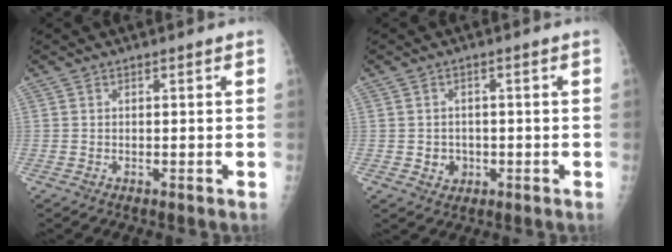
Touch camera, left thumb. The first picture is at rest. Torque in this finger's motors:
{"motor_torque": [-0.22, 0.21, 0.07, 0.06, 0.00]}